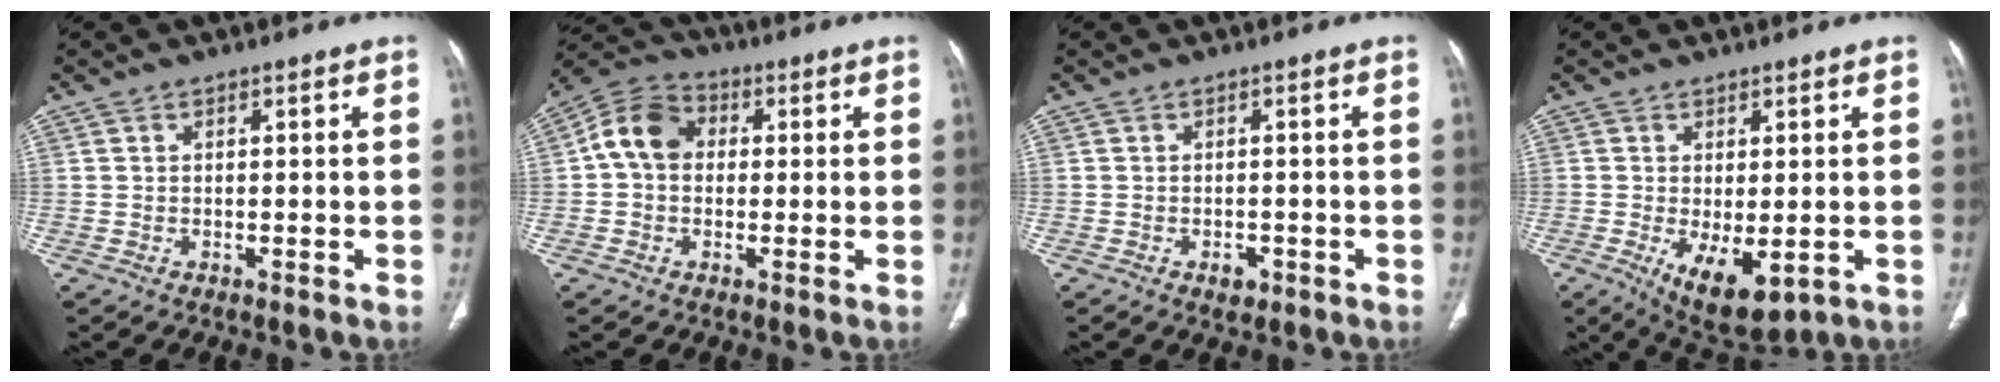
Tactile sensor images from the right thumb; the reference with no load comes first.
{"total": 8.9, "force": [0.9, 7.0, 5.4], "torque": [-0.088, 0.025, 0.004]}
{"total": 1.9, "force": [-1.0, 1.2, 1.0], "torque": [-0.009, 0.002, -0.008]}
{"total": 9.2, "force": [-2.8, 4.2, 7.7], "torque": [-0.115, -0.018, -0.026]}